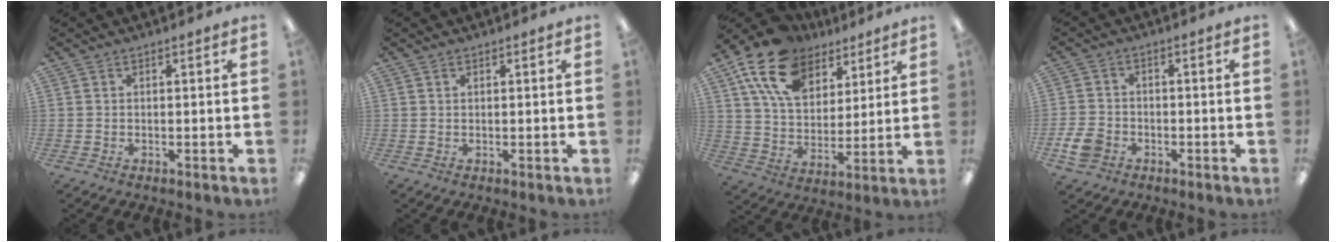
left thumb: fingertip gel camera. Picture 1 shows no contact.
{"total": 0.7, "force": [0.6, 0.2, 0.0], "torque": [-0.002, 0.003, 0.011]}
{"total": 17.4, "force": [11.0, 10.7, 8.2], "torque": [-0.158, -0.038, 0.204]}
{"total": 5.4, "force": [-2.5, 4.0, 2.6], "torque": [-0.062, 0.011, -0.047]}